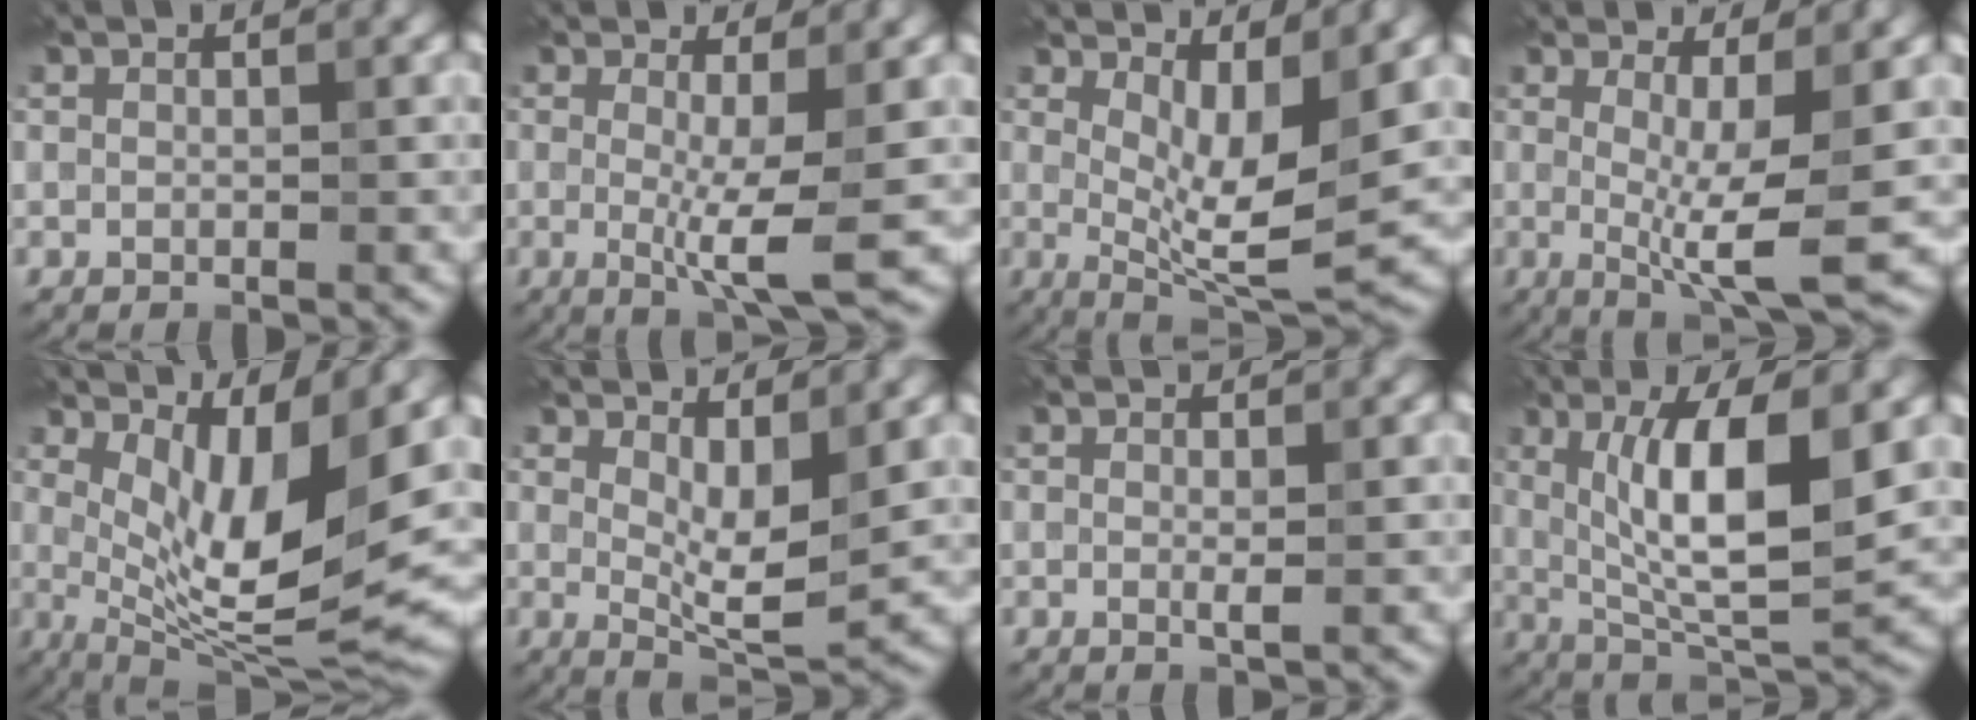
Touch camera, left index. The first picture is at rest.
{"total": 5.1, "force": [-0.3, 0.8, 5.0], "torque": [-0.083, -0.017, -0.005]}
{"total": 7.3, "force": [1.6, 2.2, 6.8], "torque": [-0.114, -0.020, 0.033]}
{"total": 6.9, "force": [-0.5, 1.4, 6.7], "torque": [-0.102, -0.014, -0.006]}
{"total": 10.9, "force": [2.7, 2.9, 10.2], "torque": [-0.164, -0.016, 0.053]}
{"total": 5.1, "force": [1.2, 1.6, 4.7], "torque": [-0.078, -0.017, 0.024]}
{"total": 1.1, "force": [0.0, 0.1, 1.1], "torque": [-0.018, -0.003, -0.001]}
{"total": 9.9, "force": [1.9, 2.7, 9.3], "torque": [-0.145, -0.010, 0.040]}